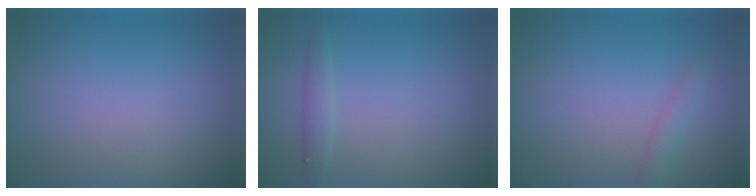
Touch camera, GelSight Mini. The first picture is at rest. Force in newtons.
{"total": 0.7, "press": 0.7, "slide": 0.1}
{"total": 1.3, "press": 1.3, "slide": 0.1}